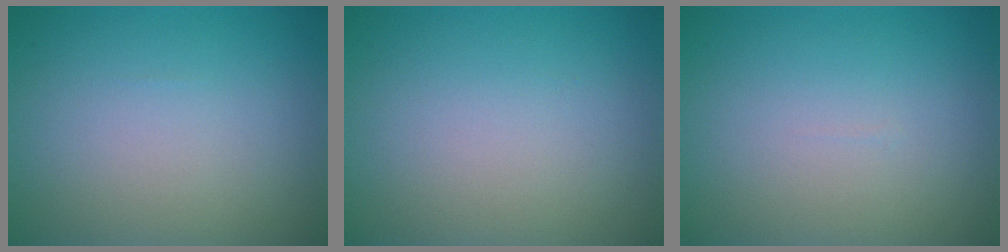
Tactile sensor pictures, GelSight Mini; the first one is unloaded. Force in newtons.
{"total": 0.0}
{"total": 0.0}